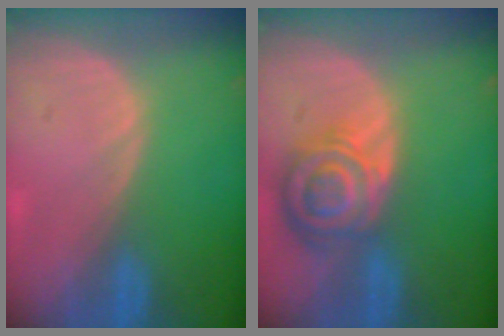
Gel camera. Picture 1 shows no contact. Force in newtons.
{"total": 8.2, "press": 7.2, "slide": 4.0}